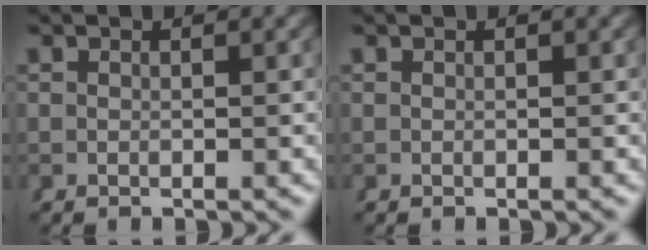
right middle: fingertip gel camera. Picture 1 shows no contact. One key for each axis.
{"total": 0.0}